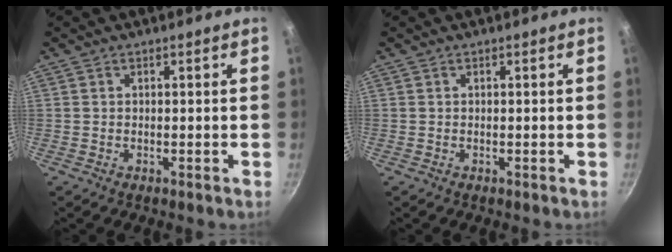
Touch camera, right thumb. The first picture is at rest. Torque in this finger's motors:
{"motor_torque": [-0.03, -0.03, 0.00, 0.00, 0.00]}